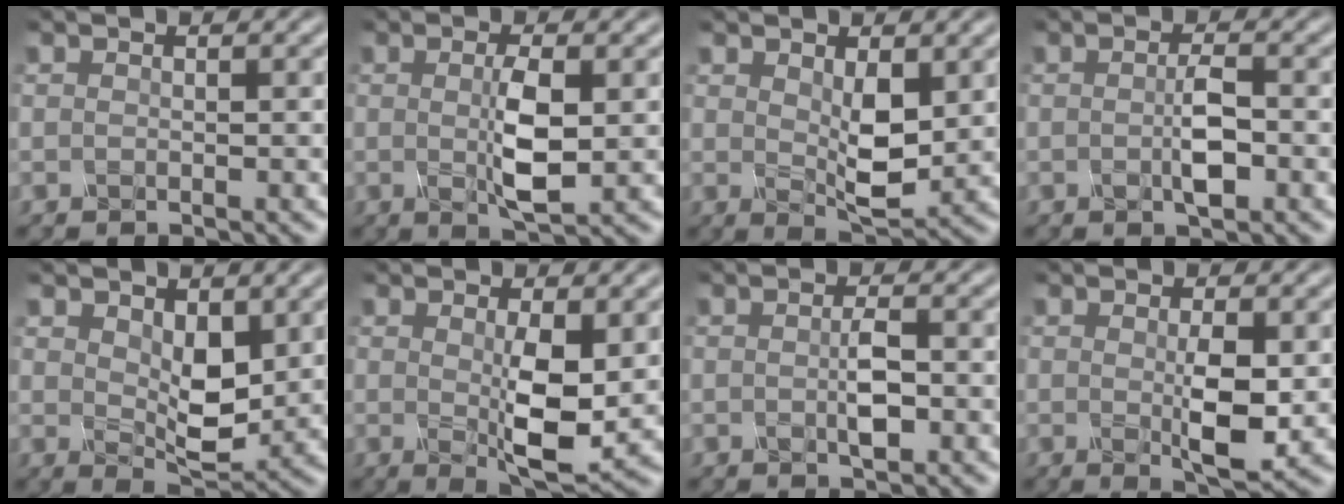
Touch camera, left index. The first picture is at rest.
{"total": 3.3, "force": [0.1, 0.5, 3.2], "torque": [-0.078, -0.004, 0.012]}
{"total": 3.3, "force": [0.7, 1.5, 2.9], "torque": [-0.069, -0.006, 0.025]}
{"total": 1.9, "force": [-0.3, 0.1, 1.9], "torque": [-0.047, 0.000, 0.000]}
{"total": 3.8, "force": [0.9, 2.2, 3.0], "torque": [-0.071, -0.008, 0.031]}
{"total": 4.6, "force": [0.2, 1.1, 4.4], "torque": [-0.095, -0.012, 0.014]}
{"total": 1.5, "force": [-0.2, 0.0, 1.5], "torque": [-0.040, 0.000, 0.003]}
{"total": 3.3, "force": [-0.1, 0.6, 3.3], "torque": [-0.074, -0.006, 0.008]}